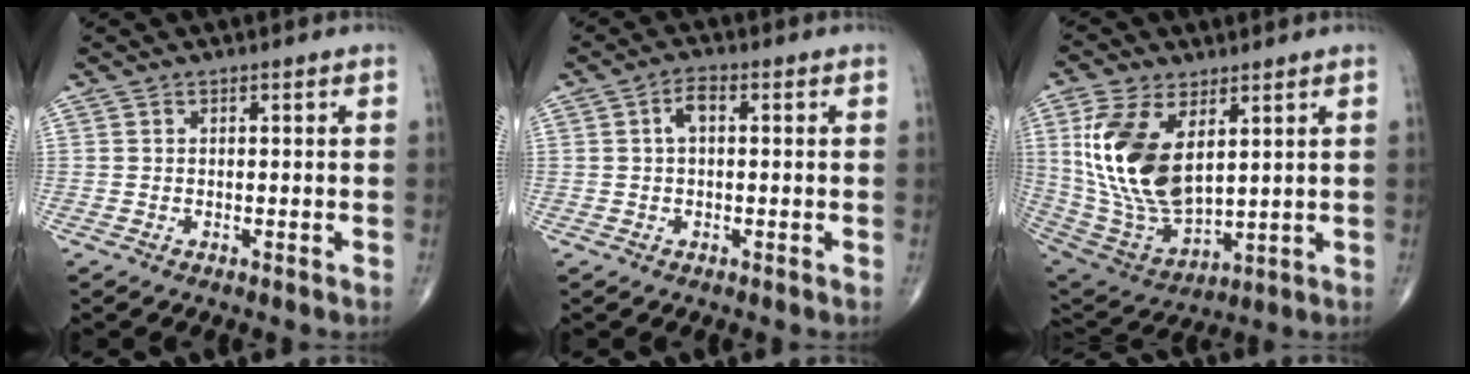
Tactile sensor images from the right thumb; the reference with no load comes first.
{"total": 3.0, "force": [0.4, 1.5, 2.6], "torque": [-0.047, 0.013, 0.001]}
{"total": 18.4, "force": [5.0, 9.9, 14.7], "torque": [-0.286, -0.025, 0.112]}